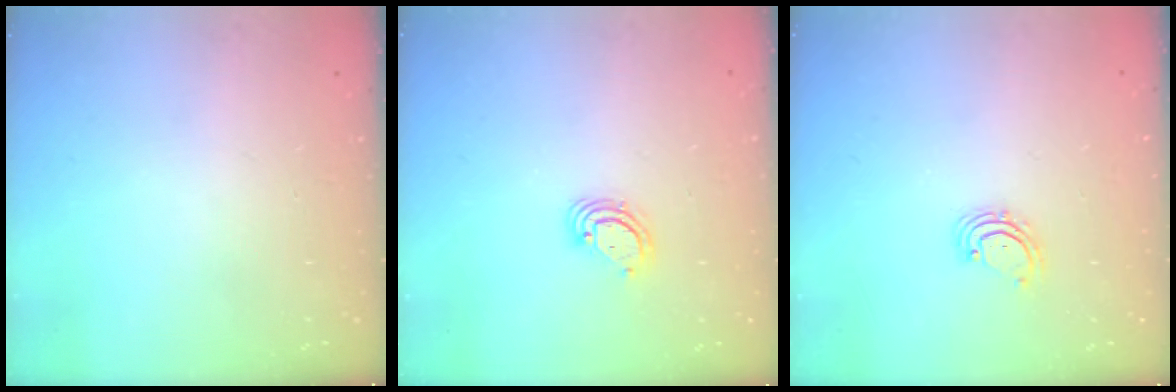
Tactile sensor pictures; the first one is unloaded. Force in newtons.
{"total": 3.6, "press": 3.6, "slide": 0.3}
{"total": 2.8, "press": 2.8, "slide": 0.2}